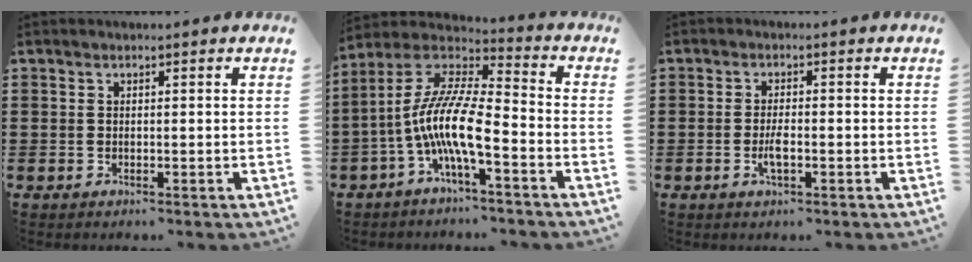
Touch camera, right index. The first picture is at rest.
{"total": 11.7, "force": [-4.6, 2.6, 10.4], "torque": [-0.233, -0.020, -0.097]}
{"total": 2.9, "force": [-0.9, 0.8, 2.7], "torque": [-0.054, -0.003, -0.018]}